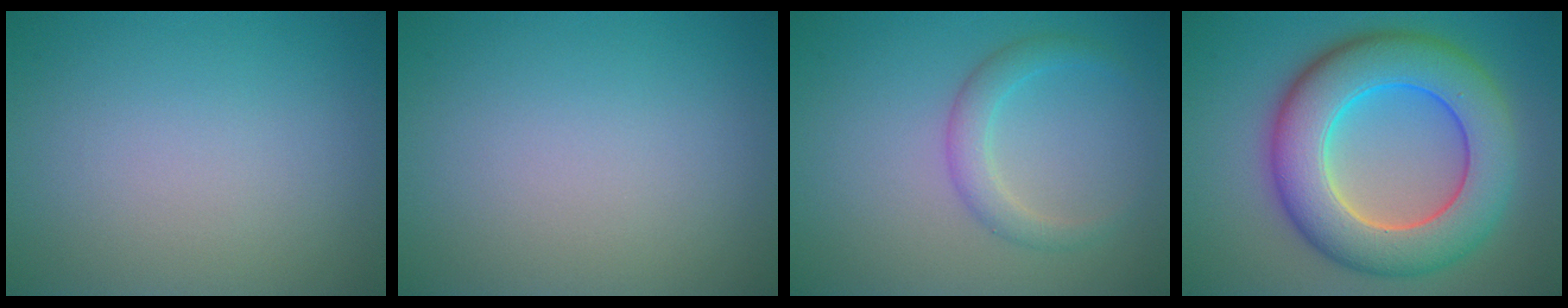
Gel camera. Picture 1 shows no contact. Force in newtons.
{"total": 0.0}
{"total": 2.3, "press": 2.3, "slide": 0.0}
{"total": 10.7, "press": 10.7, "slide": 0.4}